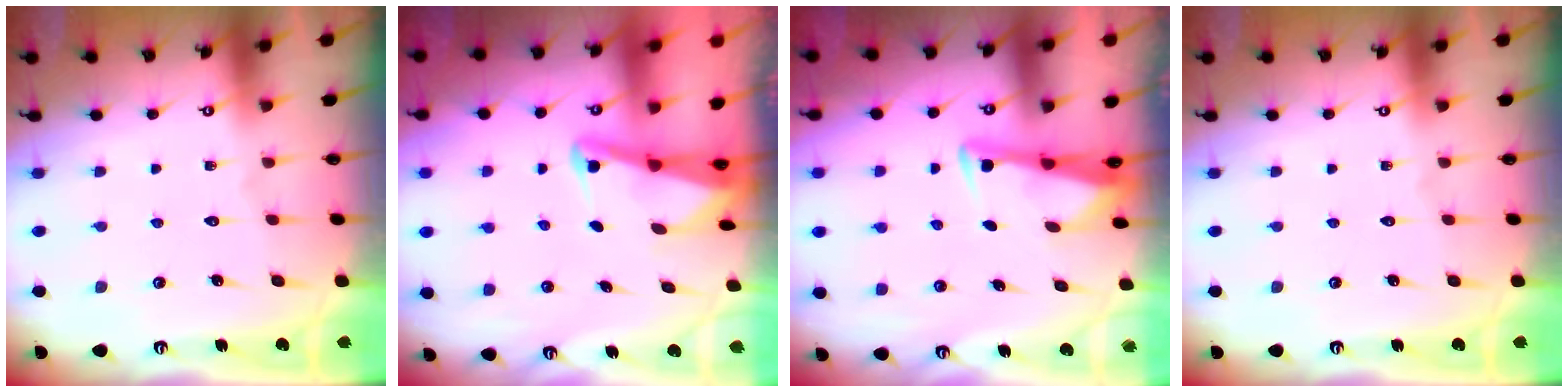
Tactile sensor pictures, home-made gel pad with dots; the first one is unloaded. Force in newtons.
{"total": 2.6, "press": 2.5, "slide": 0.6}
{"total": 3.5, "press": 3.5, "slide": 0.3}
{"total": 0.0}